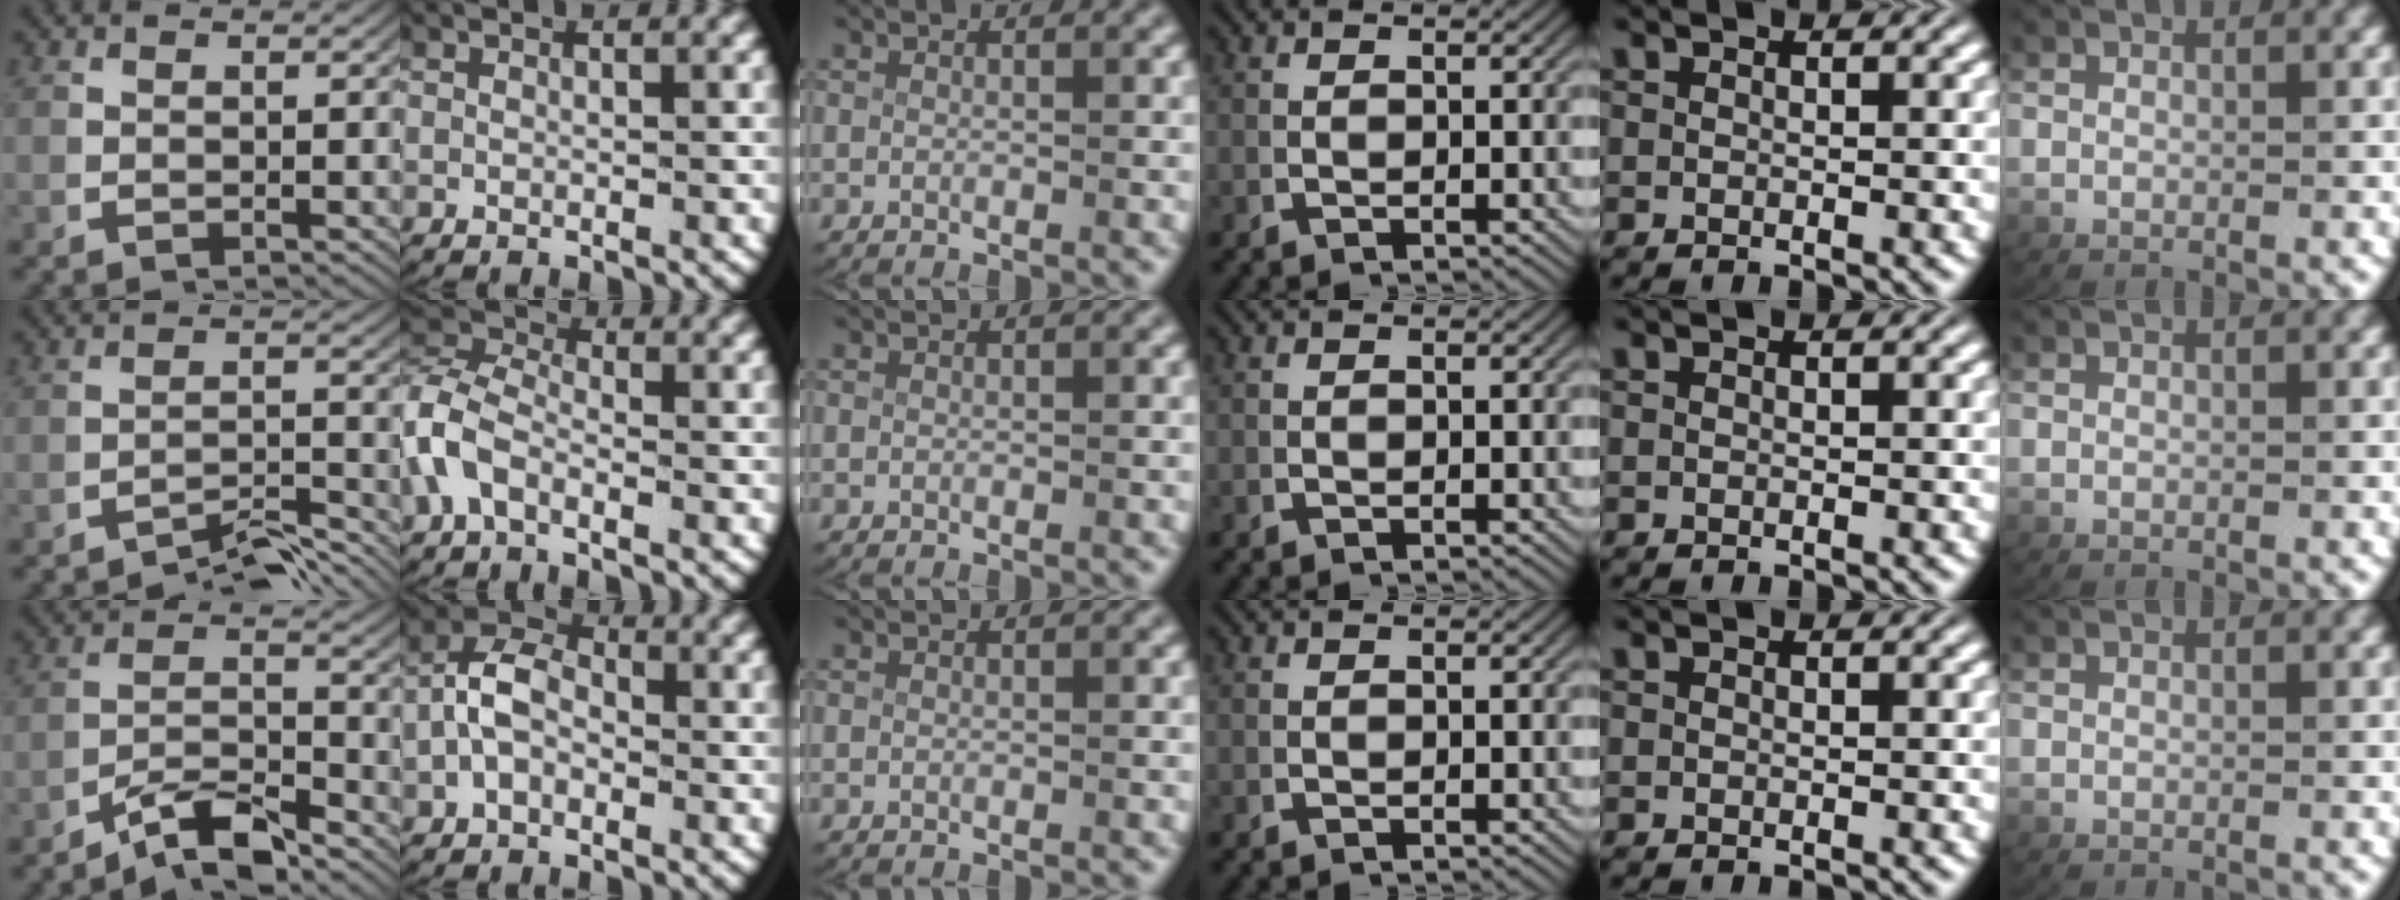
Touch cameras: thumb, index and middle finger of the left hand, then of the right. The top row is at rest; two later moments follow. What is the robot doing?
{"motion": "lift_and_place", "object": "key"}